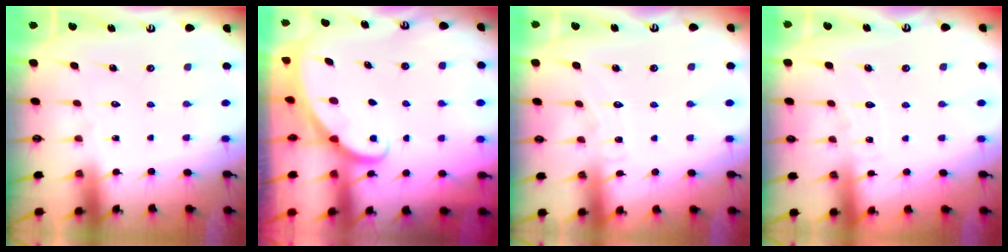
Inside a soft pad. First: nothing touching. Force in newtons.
{"total": 1.6, "press": 1.6, "slide": 0.0}
{"total": 4.5, "press": 4.5, "slide": 0.6}
{"total": 4.3, "press": 4.3, "slide": 0.5}